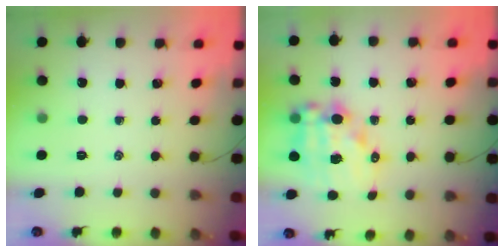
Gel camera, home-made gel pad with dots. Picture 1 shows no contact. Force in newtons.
{"total": 13.9, "press": 13.5, "slide": 3.0}